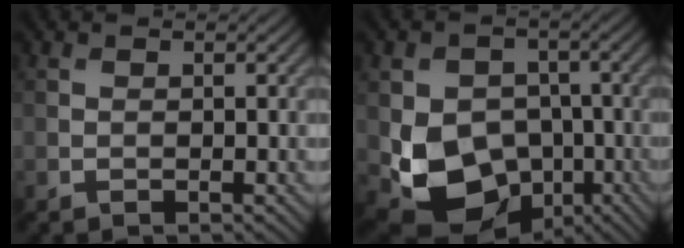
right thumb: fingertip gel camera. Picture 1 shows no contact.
{"total": 11.4, "force": [-3.4, 8.9, 6.2], "torque": [-0.119, -0.031, -0.065]}